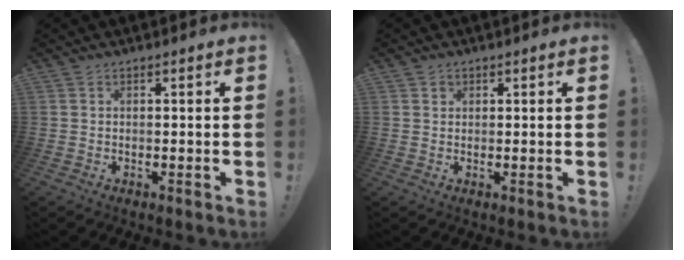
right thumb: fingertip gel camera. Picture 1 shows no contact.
{"total": 1.2, "force": [0.7, 1.0, 0.1], "torque": [0.001, -0.001, 0.013]}